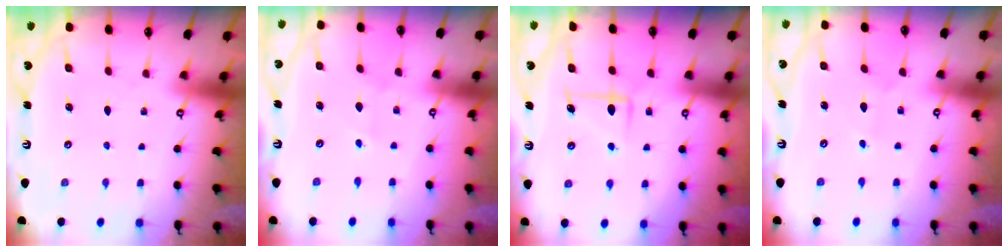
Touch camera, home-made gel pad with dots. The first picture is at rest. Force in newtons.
{"total": 2.7, "press": 2.6, "slide": 0.3}
{"total": 6.0, "press": 6.0, "slide": 0.3}
{"total": 3.8, "press": 3.8, "slide": 0.3}